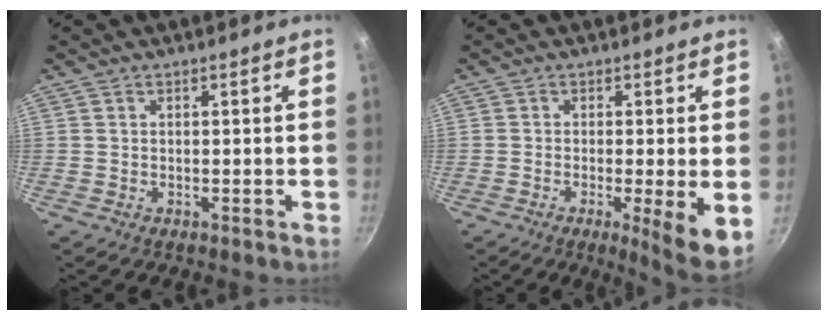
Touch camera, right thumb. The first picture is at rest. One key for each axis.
{"total": 7.6, "fx": -1.5, "fy": 0.9, "fz": 7.4, "tx": -0.108, "ty": -0.011, "tz": -0.020}